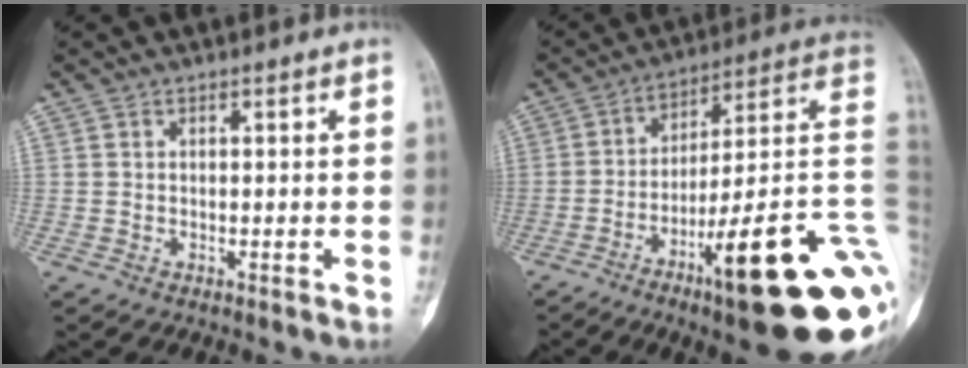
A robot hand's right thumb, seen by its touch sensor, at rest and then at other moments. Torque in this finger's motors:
{"motor_torque": [3.60, 1.41, 1.44, -1.33, 0.51]}